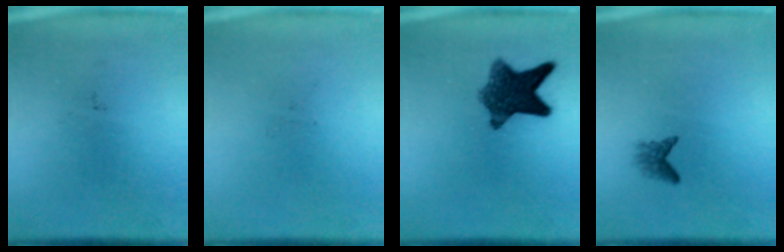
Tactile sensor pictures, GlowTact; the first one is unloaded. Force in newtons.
{"total": 0.0}
{"total": 8.8}
{"total": 1.6}